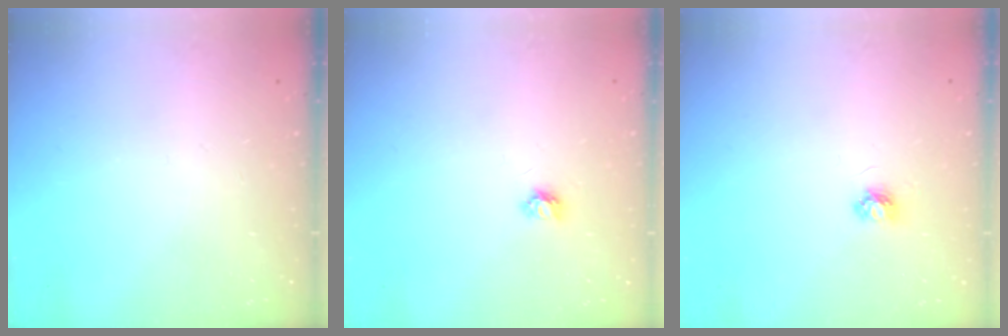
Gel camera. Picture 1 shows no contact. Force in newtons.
{"total": 3.8, "press": 3.8, "slide": 0.4}
{"total": 3.9, "press": 3.9, "slide": 0.5}